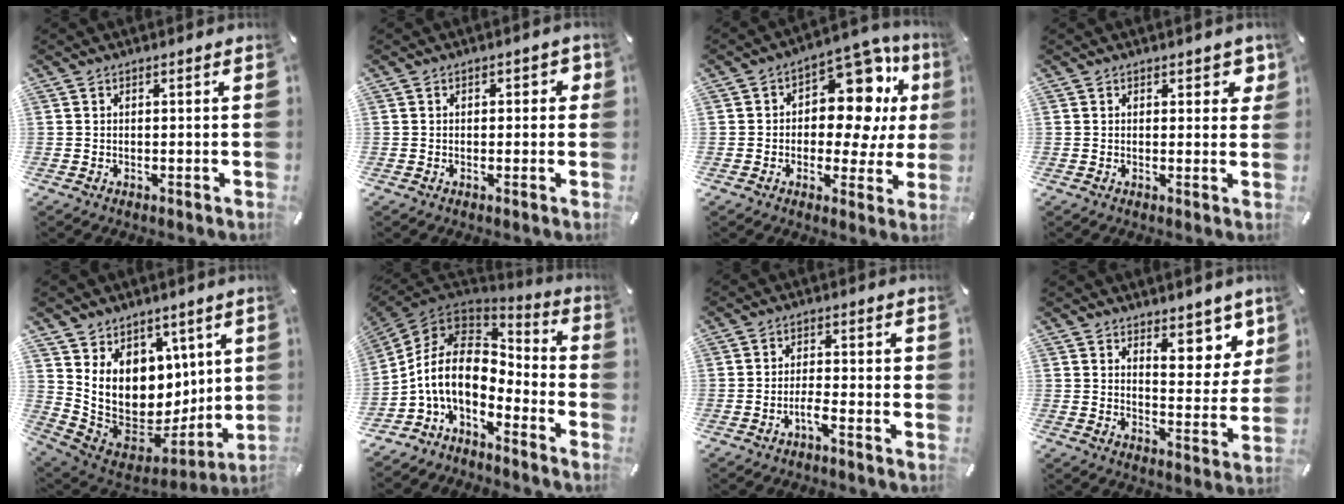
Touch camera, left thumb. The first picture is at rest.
{"total": 1.8, "force": [0.1, 1.2, 1.3], "torque": [-0.010, 0.002, -0.005]}
{"total": 15.6, "force": [4.7, 9.6, 11.4], "torque": [-0.146, -0.037, 0.080]}
{"total": 3.1, "force": [1.7, 1.9, 1.7], "torque": [-0.006, -0.005, 0.024]}
{"total": 14.0, "force": [4.0, 12.0, 6.0], "torque": [-0.127, -0.059, 0.087]}
{"total": 13.9, "force": [-3.0, 8.7, 10.4], "torque": [-0.233, 0.001, -0.057]}
{"total": 3.5, "force": [-1.9, 0.8, 2.8], "torque": [-0.046, 0.010, -0.033]}
{"total": 9.3, "force": [6.9, 4.9, 3.9], "torque": [-0.022, -0.058, 0.118]}